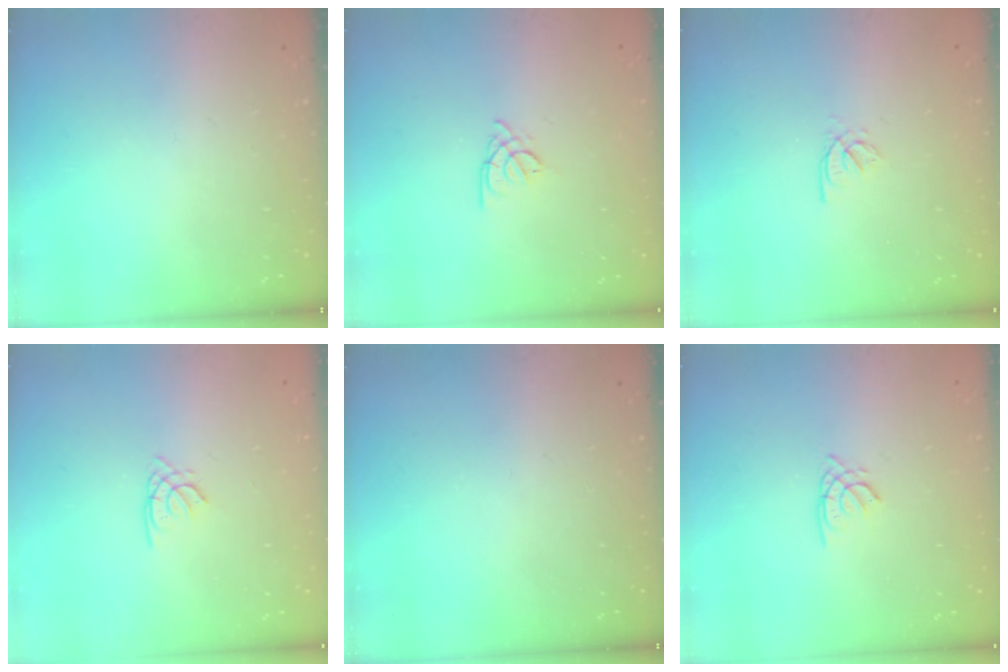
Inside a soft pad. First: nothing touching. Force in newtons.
{"total": 2.2, "press": 2.2, "slide": 0.5}
{"total": 2.0, "press": 2.0, "slide": 0.4}
{"total": 1.2, "press": 1.1, "slide": 0.3}
{"total": 0.0}
{"total": 1.6, "press": 1.5, "slide": 0.4}